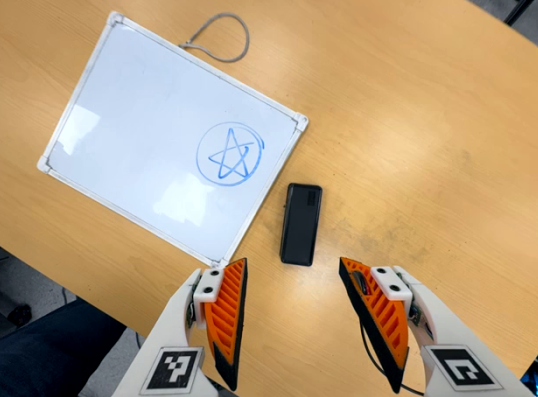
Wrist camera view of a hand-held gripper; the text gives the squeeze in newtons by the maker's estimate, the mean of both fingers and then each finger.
{"total": 0.0}